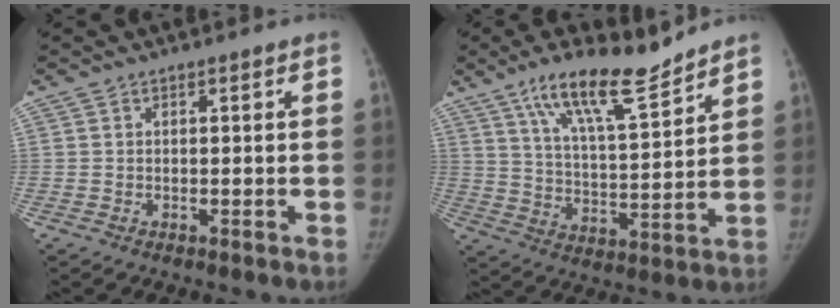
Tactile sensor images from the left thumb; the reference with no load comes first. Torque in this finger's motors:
{"motor_torque": [0.67, -0.15, 1.10, -1.08, 0.18]}